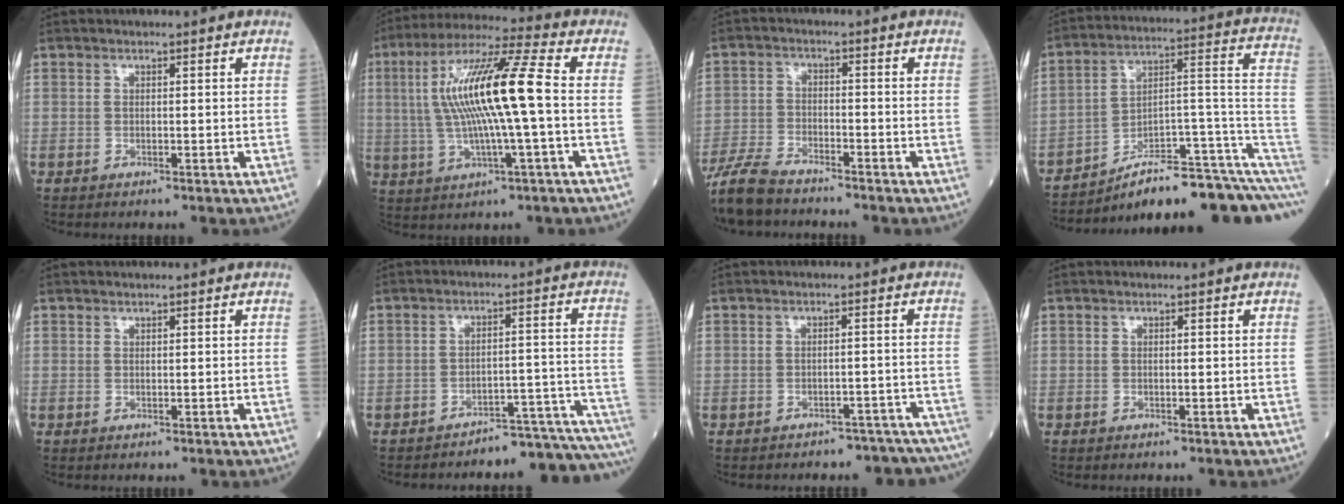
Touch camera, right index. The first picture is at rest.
{"total": 15.5, "force": [0.8, 0.7, 15.5], "torque": [-0.302, 0.020, 0.010]}
{"total": 8.0, "force": [-7.2, 1.6, 3.3], "torque": [-0.065, -0.023, -0.134]}
{"total": 16.9, "force": [-12.8, 2.8, 10.8], "torque": [-0.089, 0.078, -0.184]}
{"total": 0.0}
{"total": 14.9, "force": [-14.8, 0.4, 1.7], "torque": [0.023, 0.035, -0.181]}
{"total": 11.4, "force": [-10.4, 4.4, 1.7], "torque": [-0.007, 0.013, -0.102]}
{"total": 0.0}